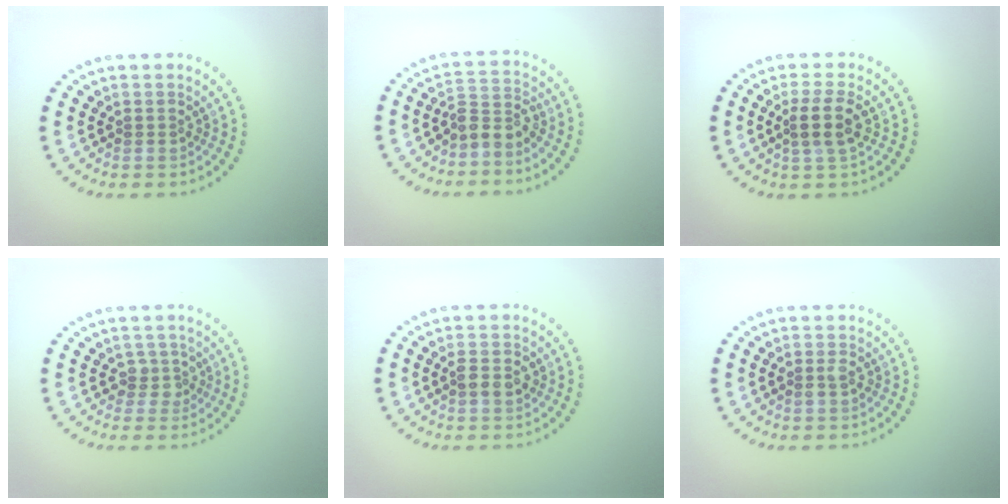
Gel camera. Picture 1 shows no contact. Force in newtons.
{"total": 2.6, "press": 1.9, "slide": 1.9}
{"total": 2.6, "press": 2.3, "slide": 1.1}
{"total": 1.7, "press": 1.3, "slide": 1.1}
{"total": 1.9, "press": 1.9, "slide": 0.1}
{"total": 1.0, "press": 1.0, "slide": 0.0}